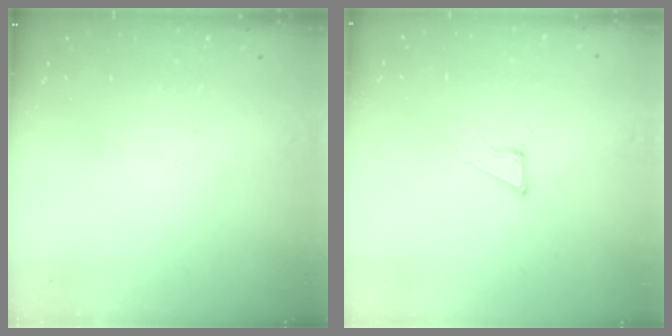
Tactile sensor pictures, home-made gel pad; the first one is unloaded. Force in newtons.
{"total": 1.9, "press": 1.9, "slide": 0.1}